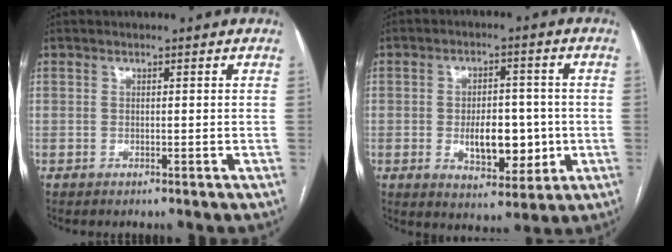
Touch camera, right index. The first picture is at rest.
{"total": 8.8, "force": [-1.3, 4.4, 7.5], "torque": [-0.115, 0.003, -0.012]}